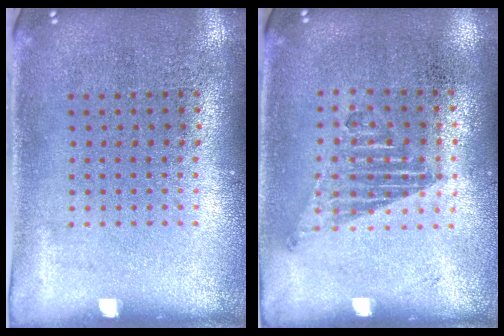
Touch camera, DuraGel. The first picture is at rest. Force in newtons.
{"total": 1.2, "press": 1.0, "slide": 0.6}